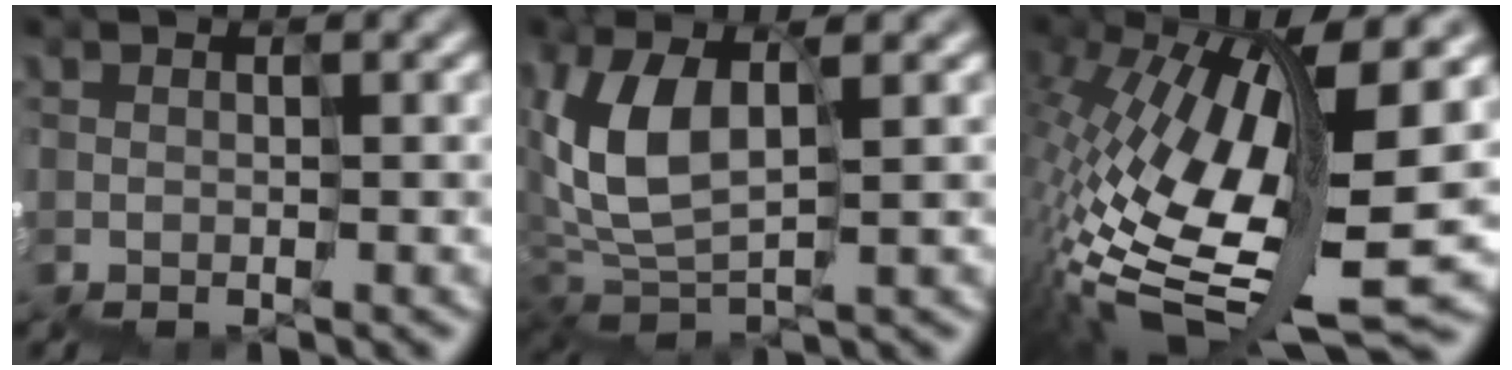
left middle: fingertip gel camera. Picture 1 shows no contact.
{"total": 5.1, "force": [1.6, 3.3, 3.5], "torque": [-0.098, 0.008, 0.029]}
{"total": 12.7, "force": [-1.2, 3.8, 12.1], "torque": [-0.242, 0.000, -0.014]}